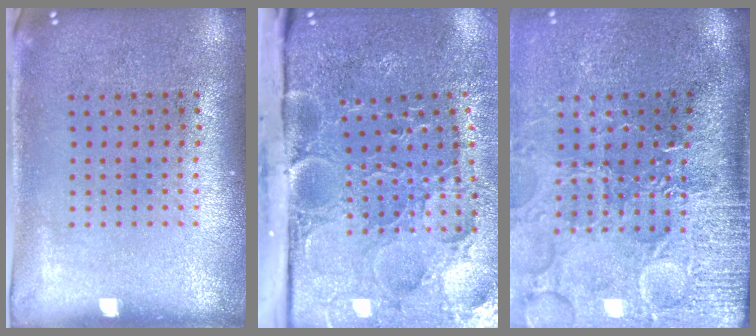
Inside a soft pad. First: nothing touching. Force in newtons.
{"total": 4.9, "press": 4.1, "slide": 2.7}
{"total": 4.7, "press": 3.9, "slide": 2.6}